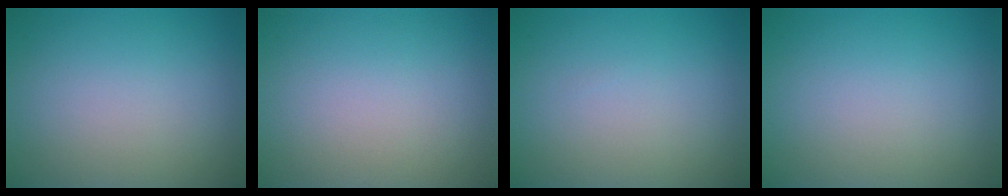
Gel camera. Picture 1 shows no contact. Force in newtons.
{"total": 0.0}
{"total": 0.0}
{"total": 0.0}